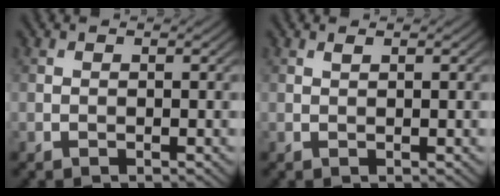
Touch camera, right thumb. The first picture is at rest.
{"total": 0.6, "force": [0.4, 0.0, 0.4], "torque": [-0.009, 0.002, 0.008]}